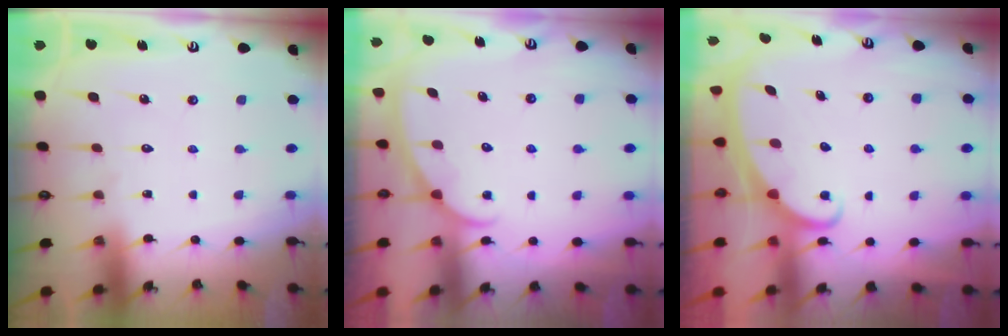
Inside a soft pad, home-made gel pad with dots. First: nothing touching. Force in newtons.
{"total": 1.4, "press": 1.4, "slide": 0.2}
{"total": 2.4, "press": 2.4, "slide": 0.3}